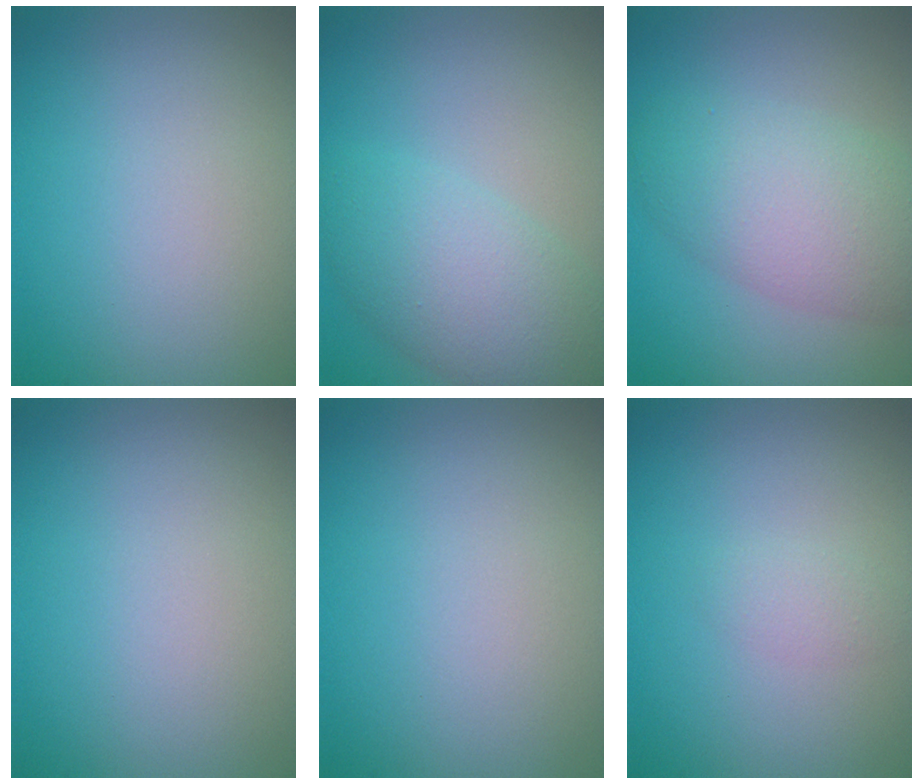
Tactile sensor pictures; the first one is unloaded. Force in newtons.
{"total": 5.2, "press": 5.2, "slide": 0.2}
{"total": 6.0, "press": 6.0, "slide": 0.5}
{"total": 0.0}
{"total": 0.0}
{"total": 1.0, "press": 1.0, "slide": 0.1}